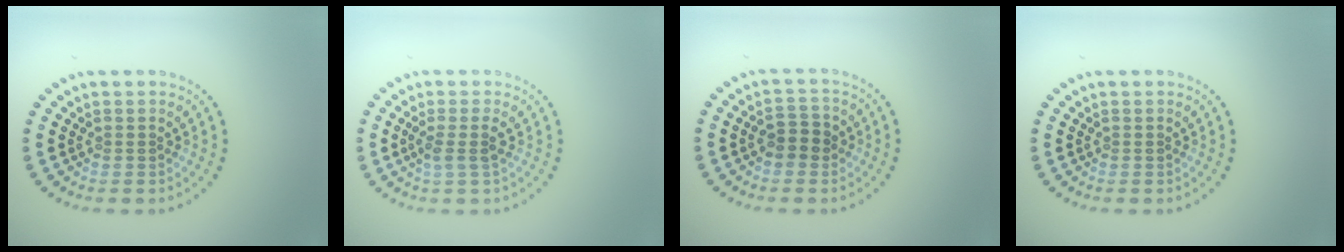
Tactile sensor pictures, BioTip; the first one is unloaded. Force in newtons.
{"total": 1.8, "press": 1.5, "slide": 1.1}
{"total": 1.8, "press": 1.7, "slide": 0.5}
{"total": 0.0}